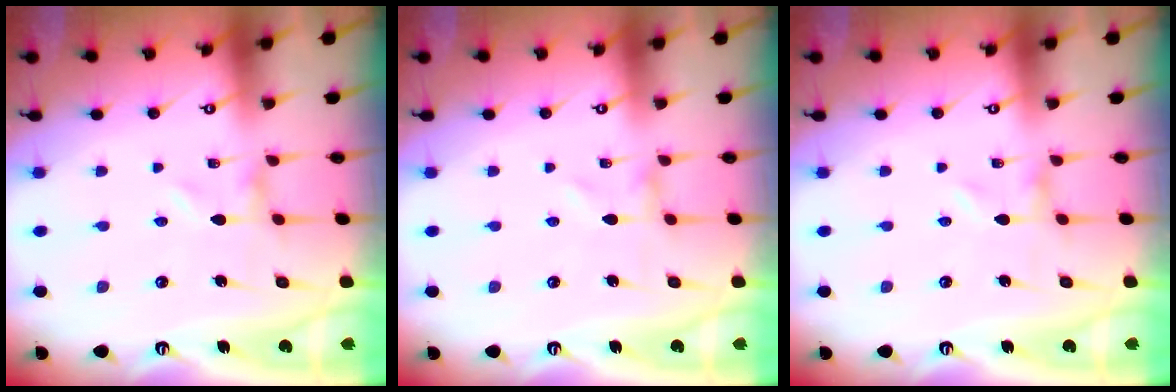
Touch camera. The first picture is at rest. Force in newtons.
{"total": 0.8, "press": 0.8, "slide": 0.1}
{"total": 0.0}